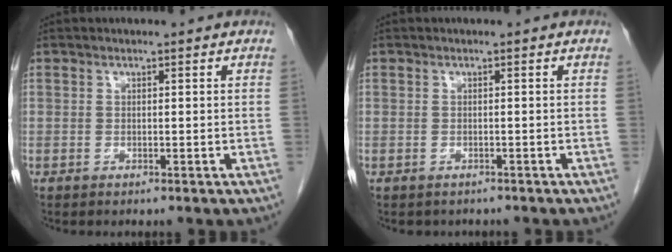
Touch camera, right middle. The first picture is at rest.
{"total": 2.2, "force": [-1.9, 1.1, 0.3], "torque": [-0.010, 0.000, -0.023]}